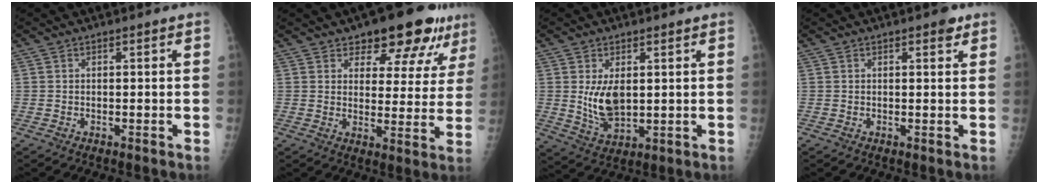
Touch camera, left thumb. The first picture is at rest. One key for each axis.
{"total": 13.4, "fx": 9.5, "fy": 6.3, "fz": 7.1, "tx": -0.036, "ty": -0.044, "tz": 0.118}
{"total": 7.1, "fx": 1.2, "fy": 4.0, "fz": 5.8, "tx": -0.099, "ty": -0.020, "tz": 0.035}
{"total": 1.9, "fx": 1.2, "fy": 0.8, "fz": 1.3, "tx": -0.010, "ty": -0.003, "tz": 0.013}